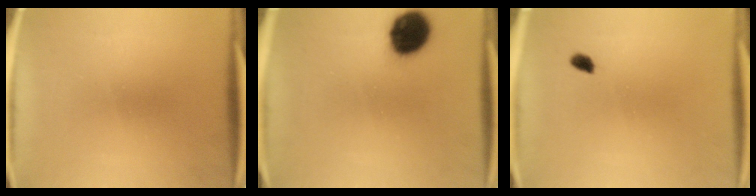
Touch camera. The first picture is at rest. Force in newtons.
{"total": 12.5}
{"total": 1.5}